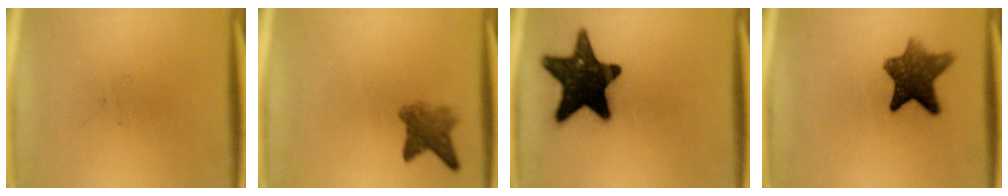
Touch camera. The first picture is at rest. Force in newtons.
{"total": 4.1}
{"total": 18.2}
{"total": 9.0}